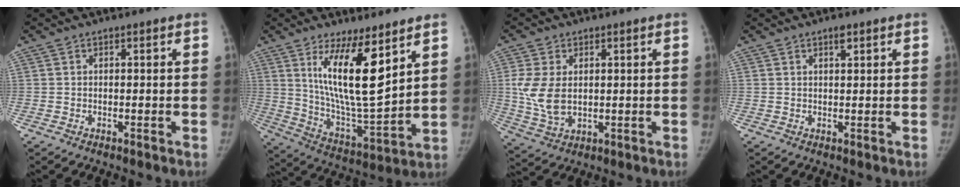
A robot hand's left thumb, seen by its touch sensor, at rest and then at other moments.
{"total": 16.8, "force": [8.0, 4.7, 13.9], "torque": [-0.230, -0.058, 0.158]}
{"total": 8.7, "force": [1.1, 5.7, 6.5], "torque": [-0.131, -0.008, 0.033]}
{"total": 2.5, "force": [1.6, 0.9, 1.7], "torque": [-0.020, -0.009, 0.025]}